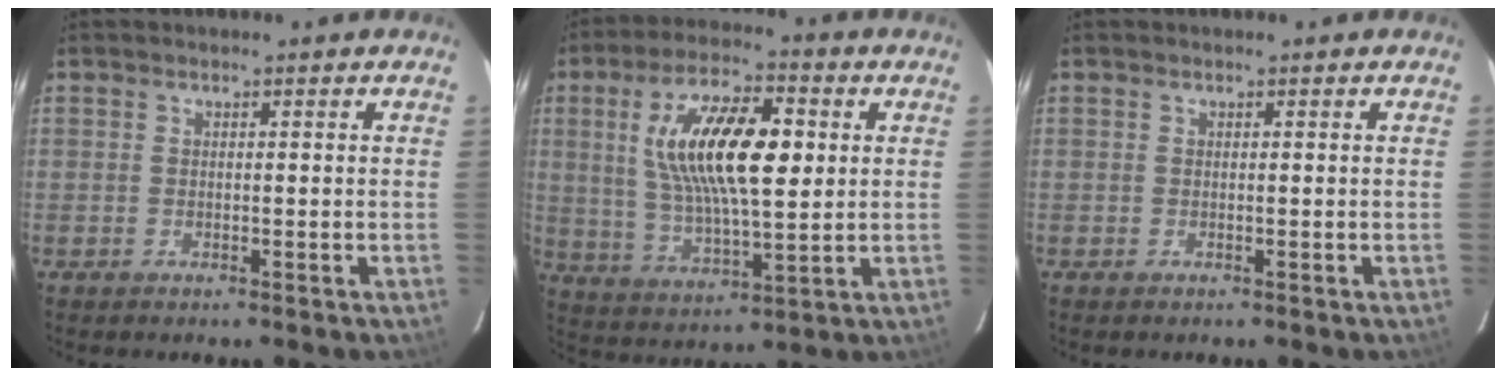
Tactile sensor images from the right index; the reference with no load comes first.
{"total": 17.1, "force": [3.5, 6.2, 15.6], "torque": [-0.288, 0.013, 0.069]}
{"total": 0.0}